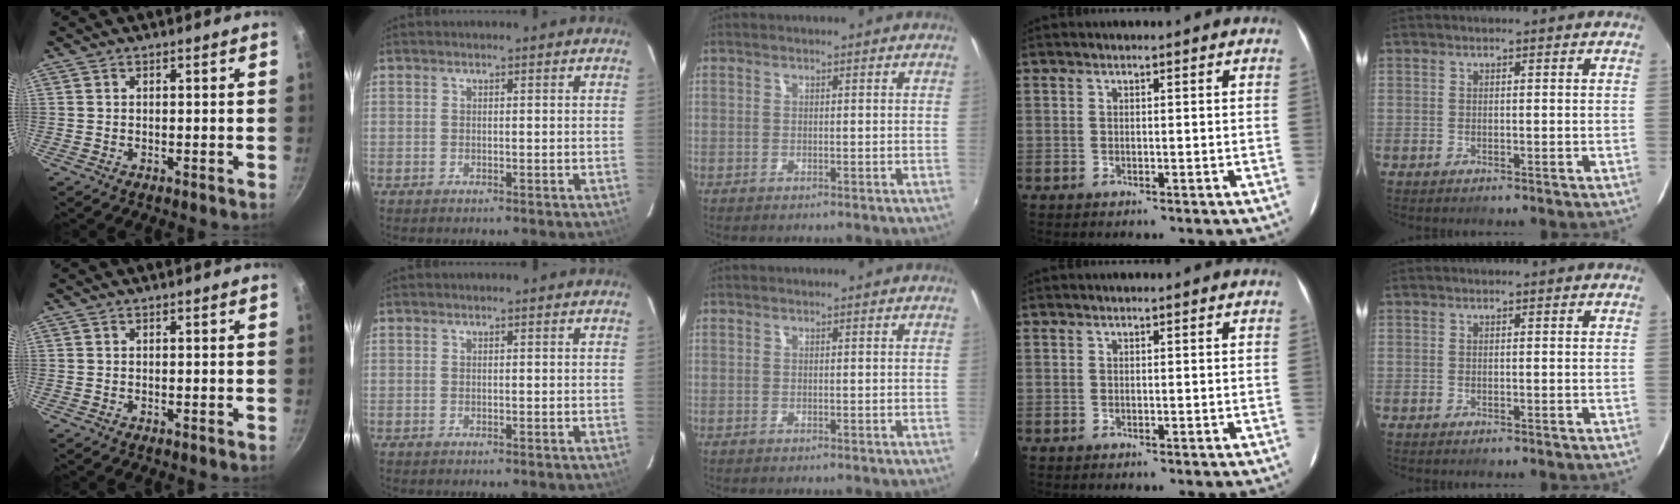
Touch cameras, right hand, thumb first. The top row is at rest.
{}